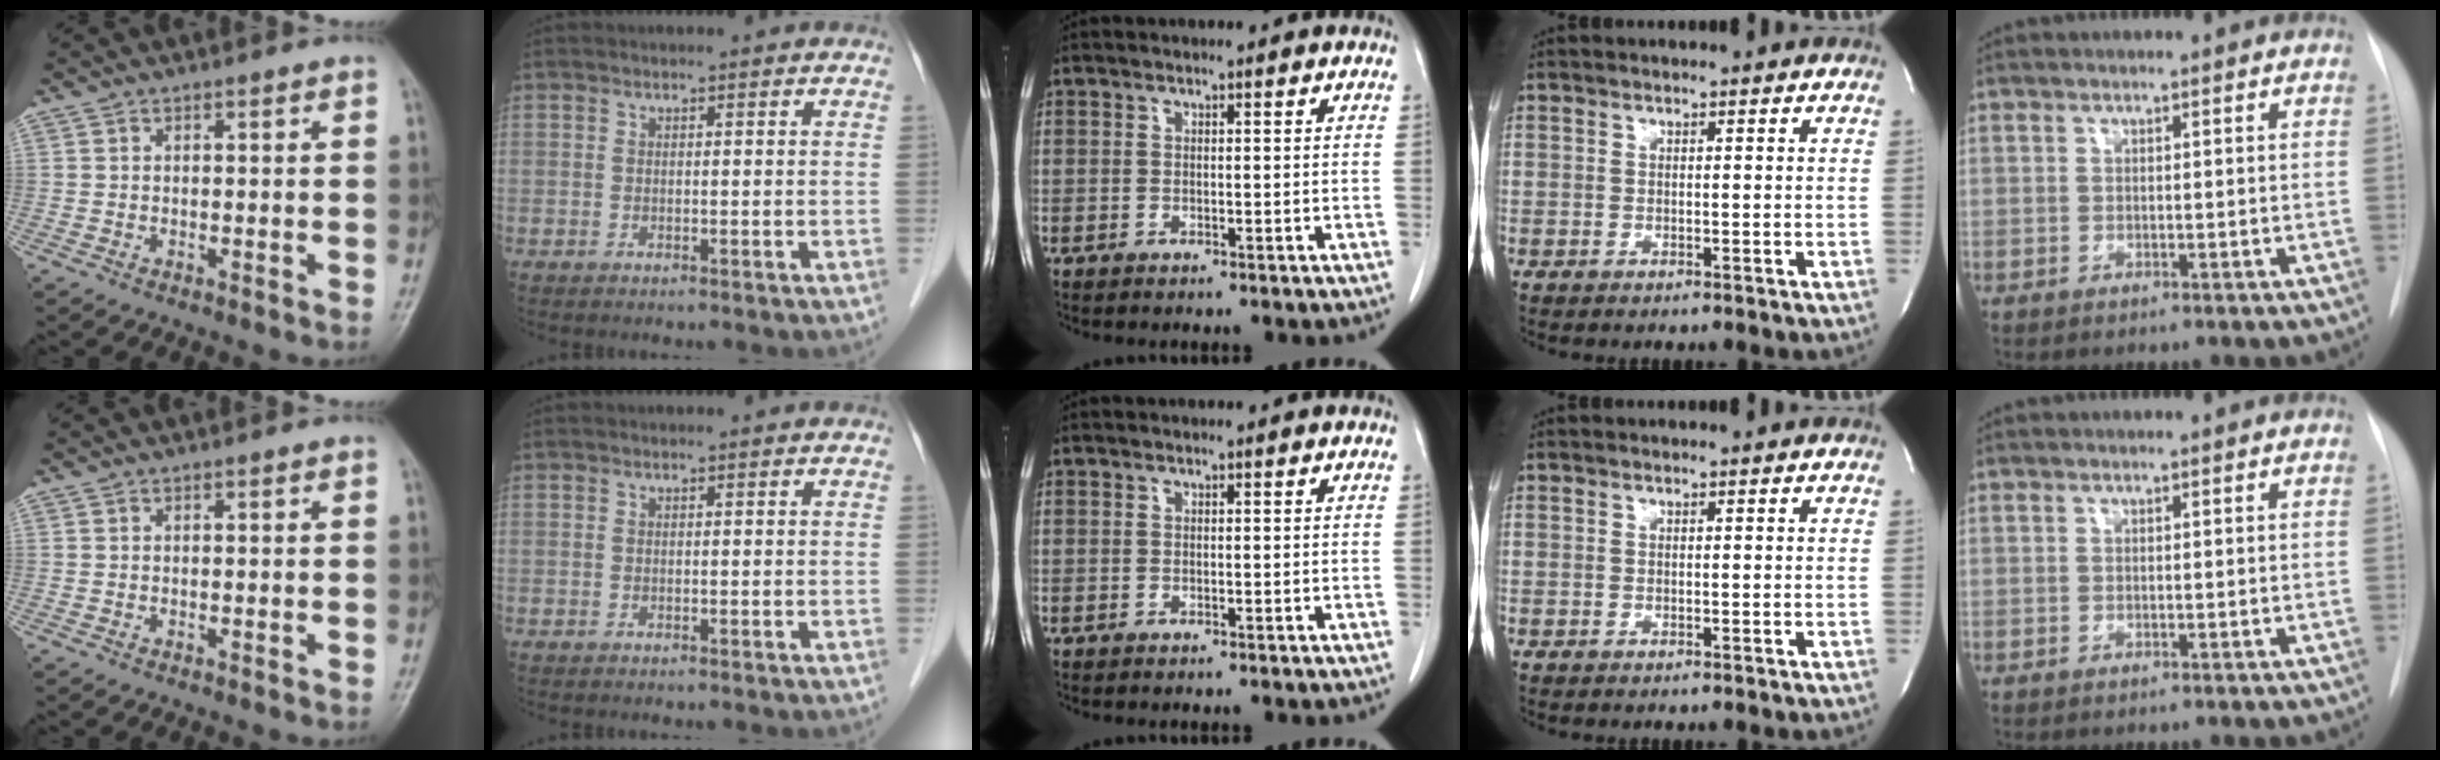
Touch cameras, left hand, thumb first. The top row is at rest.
{}